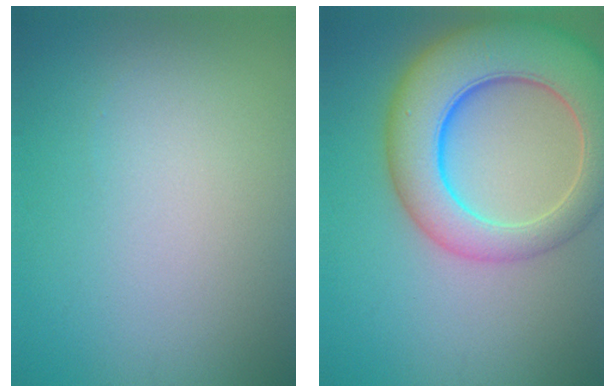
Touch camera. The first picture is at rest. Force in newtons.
{"total": 10.5, "press": 10.5, "slide": 0.5}